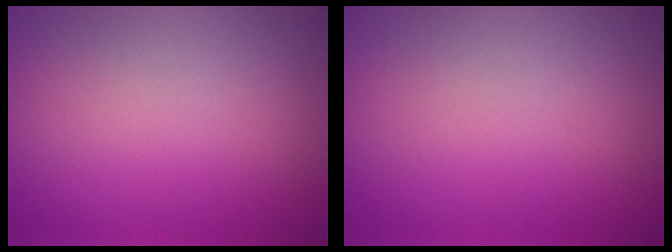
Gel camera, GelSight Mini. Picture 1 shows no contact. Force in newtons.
{"total": 0.0}